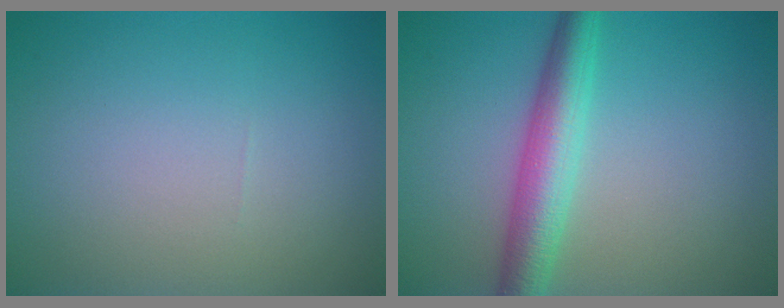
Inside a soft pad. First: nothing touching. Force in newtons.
{"total": 4.9, "press": 4.9, "slide": 0.0}